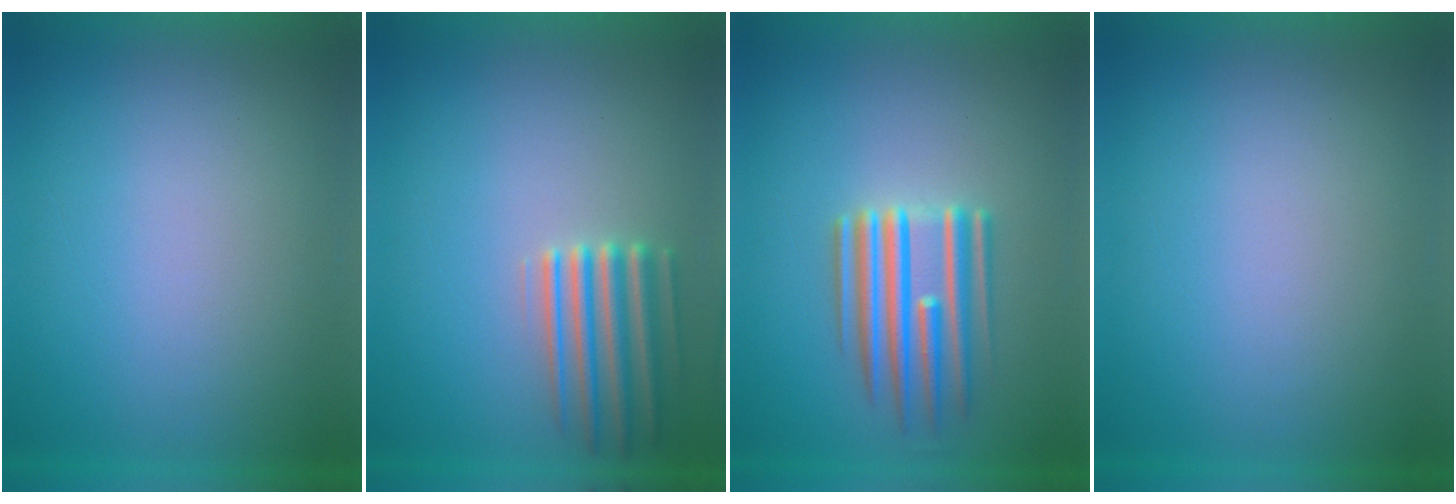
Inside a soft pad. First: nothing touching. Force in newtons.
{"total": 4.2}
{"total": 5.5}
{"total": 0.0}